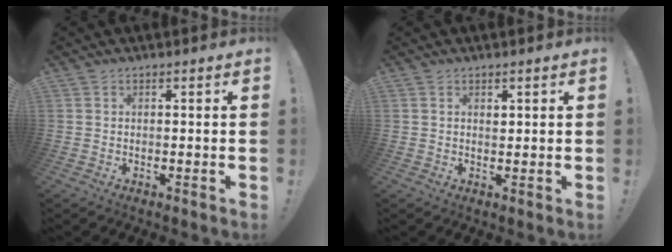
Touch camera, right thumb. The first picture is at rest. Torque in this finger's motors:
{"motor_torque": [-0.08, 0.37, 0.07, -0.38, 0.05]}